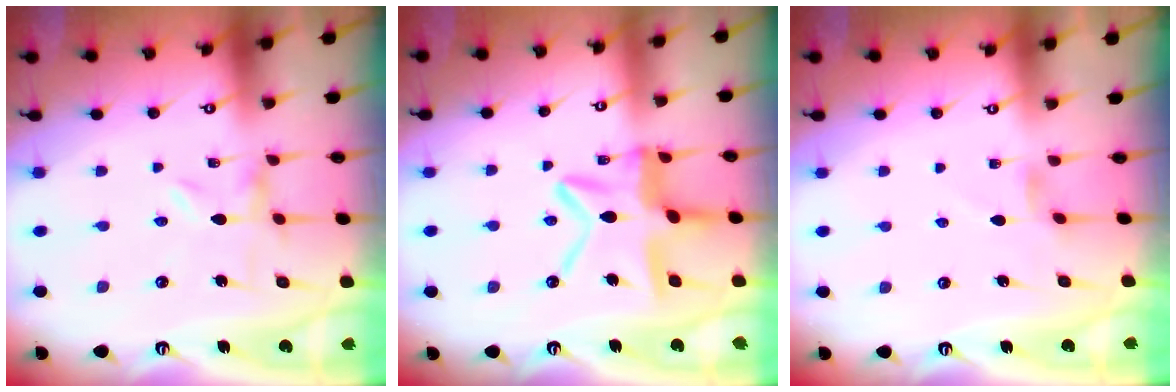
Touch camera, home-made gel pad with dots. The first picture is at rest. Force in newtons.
{"total": 13.0, "press": 13.0, "slide": 1.4}
{"total": 2.4, "press": 2.3, "slide": 0.4}